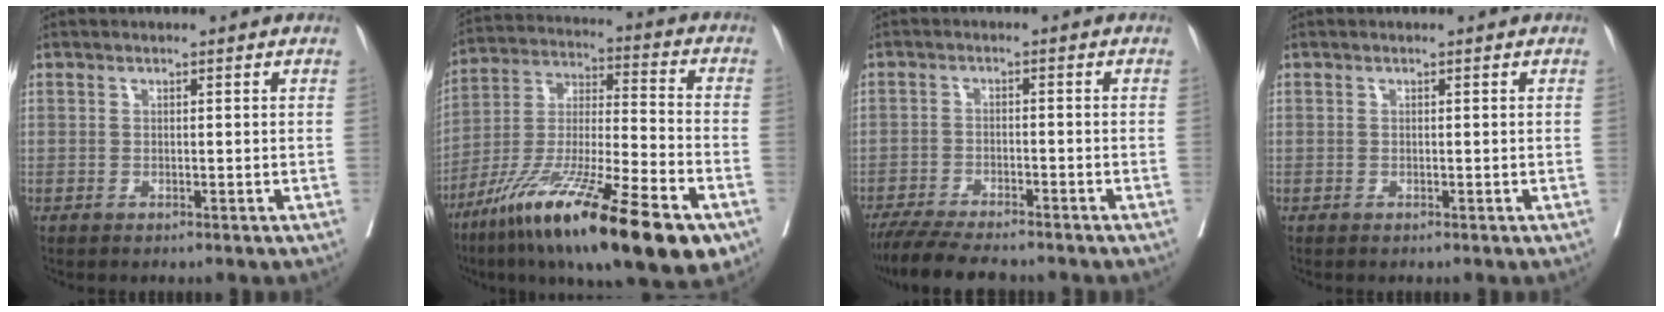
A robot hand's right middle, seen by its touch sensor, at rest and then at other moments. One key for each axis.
{"total": 25.0, "fx": -14.4, "fy": 3.4, "fz": 20.2, "tx": -0.319, "ty": -0.043, "tz": -0.246}
{"total": 10.3, "fx": -9.1, "fy": 1.5, "fz": 4.7, "tx": -0.070, "ty": -0.020, "tz": -0.144}
{"total": 0.0}